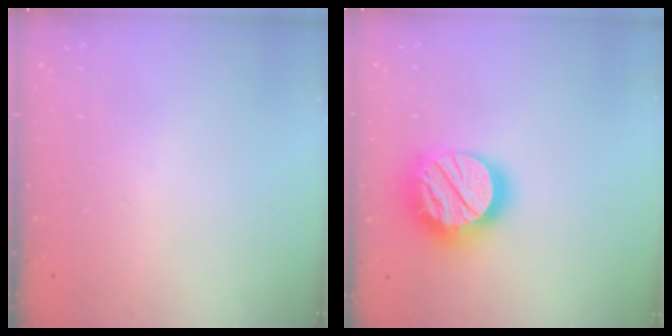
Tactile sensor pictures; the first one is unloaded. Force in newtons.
{"total": 22.6, "press": 22.6, "slide": 1.8}